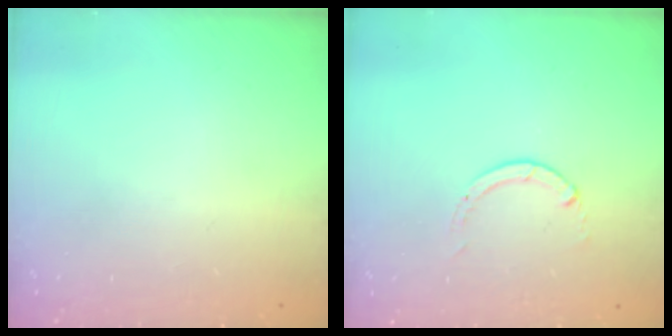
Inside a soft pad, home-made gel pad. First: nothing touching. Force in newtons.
{"total": 0.0}